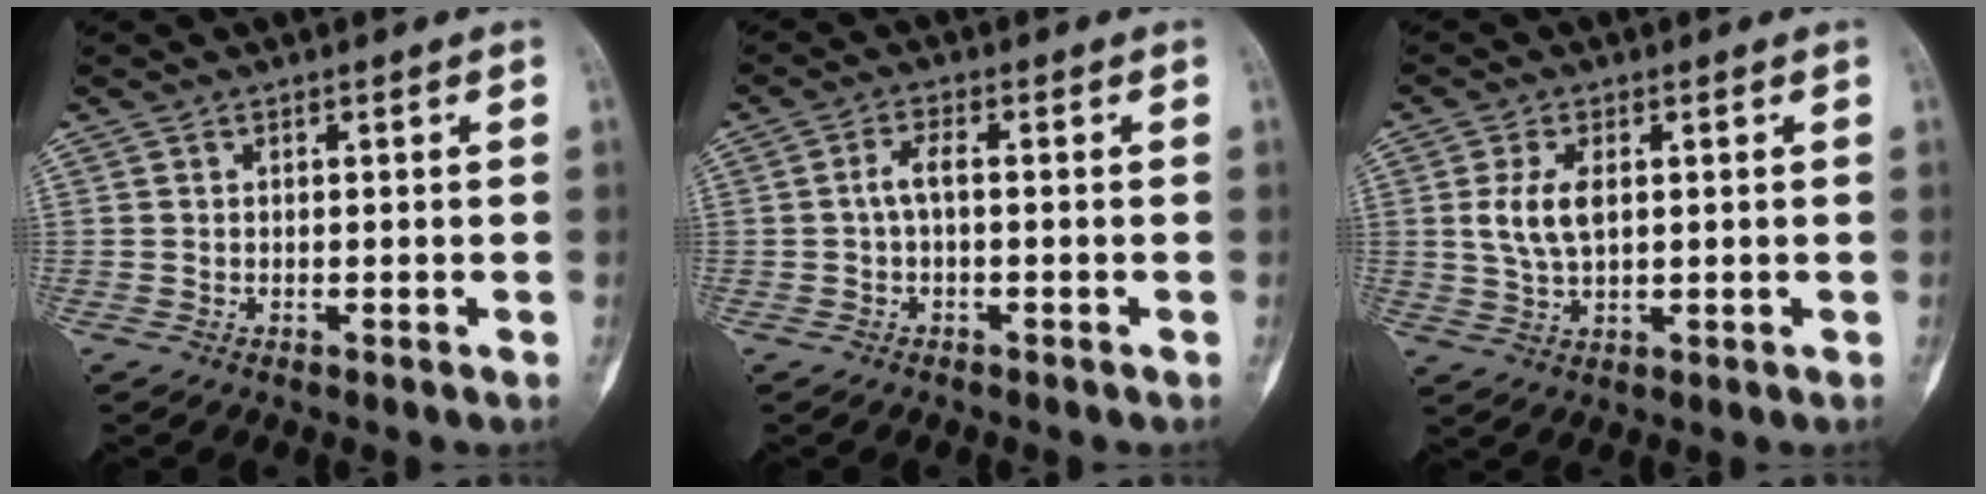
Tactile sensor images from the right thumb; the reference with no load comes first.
{"total": 2.6, "force": [-0.3, 0.9, 2.4], "torque": [-0.049, 0.010, -0.010]}
{"total": 6.2, "force": [1.1, 3.2, 5.1], "torque": [-0.105, -0.003, 0.024]}